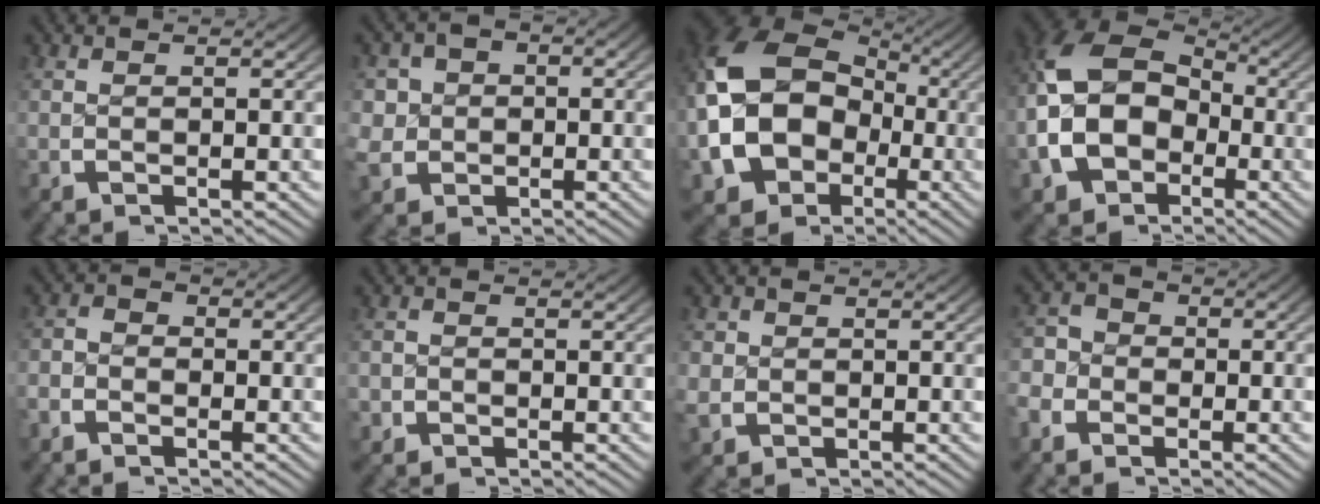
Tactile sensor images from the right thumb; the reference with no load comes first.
{"total": 4.6, "force": [-1.2, 4.2, 1.6], "torque": [-0.048, -0.023, -0.014]}
{"total": 15.2, "force": [-1.9, 12.0, 9.1], "torque": [-0.226, -0.070, -0.009]}
{"total": 12.7, "force": [-1.3, 9.8, 7.9], "torque": [-0.199, -0.047, -0.008]}
{"total": 2.3, "force": [-1.7, 1.5, 0.2], "torque": [-0.008, -0.004, -0.043]}
{"total": 1.7, "force": [-1.1, 1.3, -0.2], "torque": [-0.001, -0.012, -0.020]}
{"total": 2.2, "force": [-0.7, 2.1, 0.3], "torque": [-0.018, -0.017, -0.005]}
{"total": 4.4, "force": [-1.9, 3.8, 1.3], "torque": [-0.025, -0.009, -0.048]}